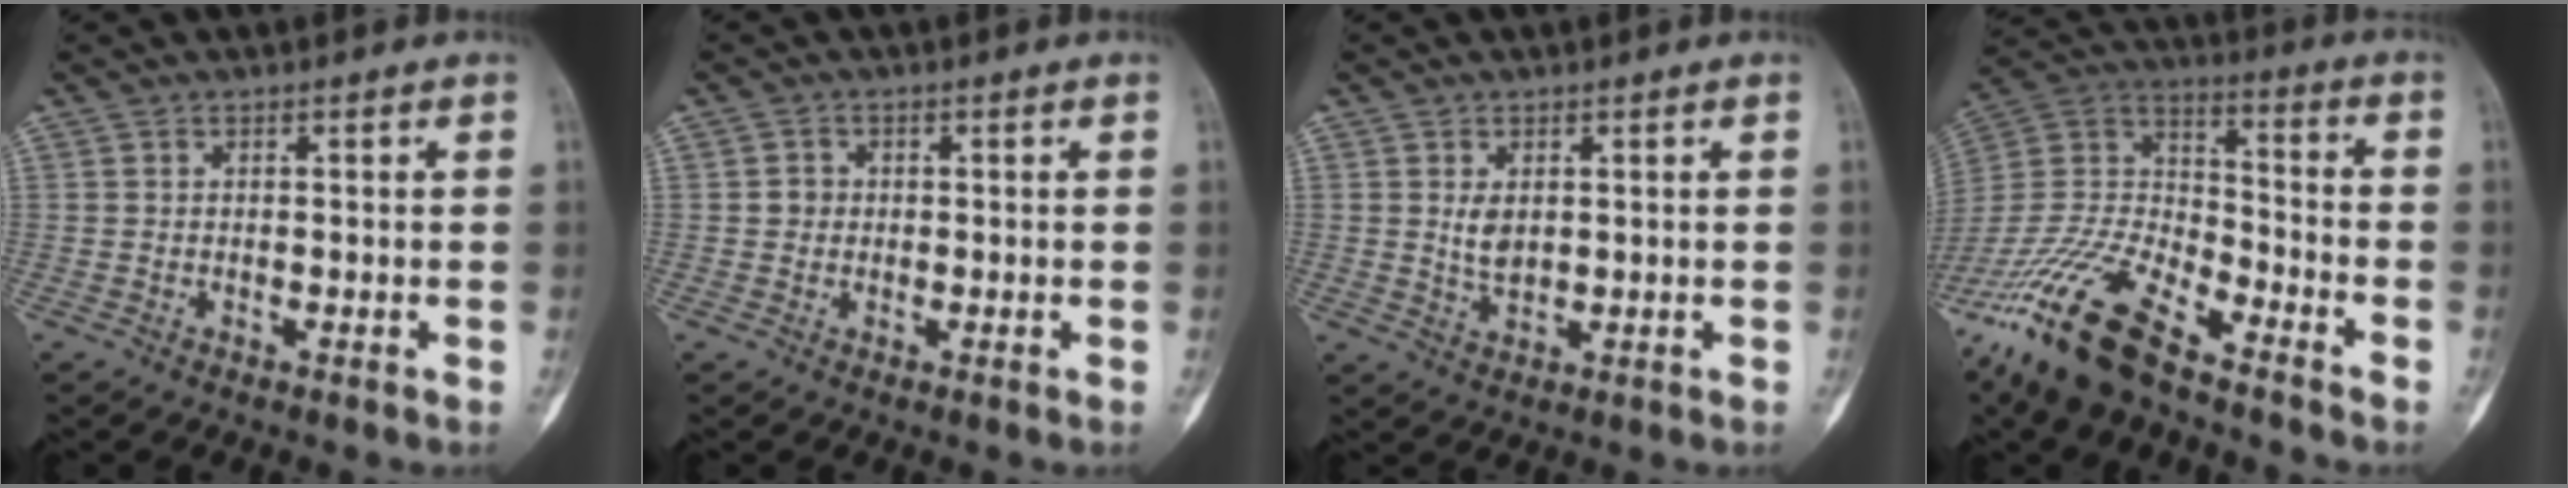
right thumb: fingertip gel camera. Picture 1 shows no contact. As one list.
[{"total": 1.8, "force": [0.0, 1.7, 0.5], "torque": [0.001, 0.005, -0.002]}, {"total": 3.3, "force": [0.8, 2.0, 2.5], "torque": [-0.037, -0.011, 0.021]}, {"total": 20.0, "force": [-14.2, 6.7, 12.3], "torque": [-0.266, 0.047, -0.273]}]